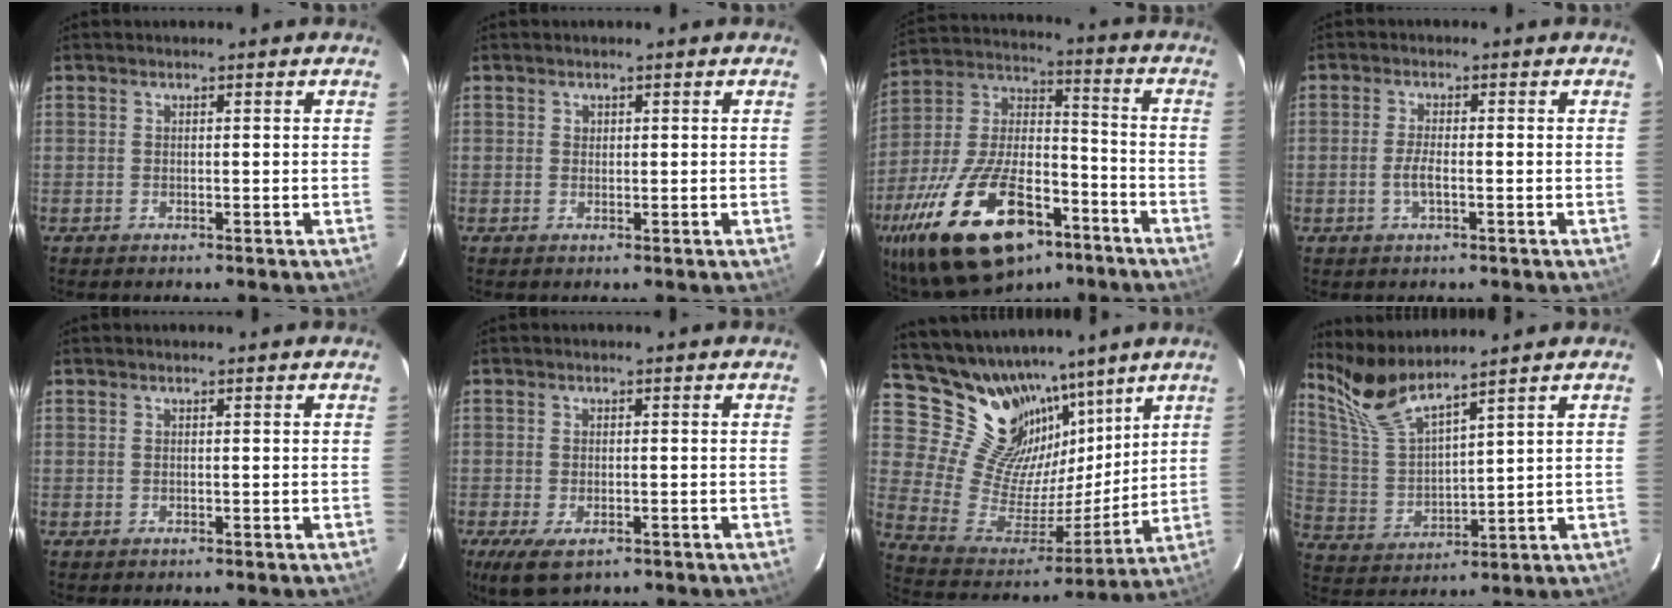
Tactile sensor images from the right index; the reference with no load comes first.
{"total": 0.7, "force": [0.3, 0.7, 0.0], "torque": [0.003, 0.003, 0.004]}
{"total": 27.0, "force": [-15.6, 12.8, 18.0], "torque": [-0.360, -0.008, -0.253]}
{"total": 2.6, "force": [-0.9, 0.5, 2.4], "torque": [-0.052, 0.000, -0.019]}
{"total": 0.0}
{"total": 6.2, "force": [-3.5, 3.0, 4.2], "torque": [-0.093, -0.024, -0.058]}
{"total": 18.6, "force": [13.8, 10.6, 6.5], "torque": [-0.146, -0.004, 0.270]}
{"total": 8.9, "force": [8.1, 0.0, 3.8], "torque": [-0.081, -0.012, 0.176]}